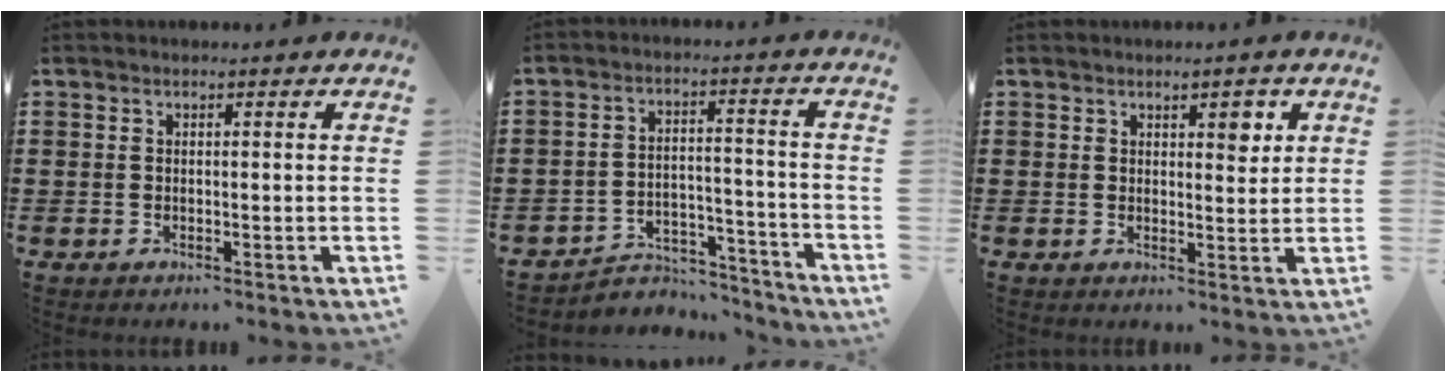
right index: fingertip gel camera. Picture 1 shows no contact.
{"total": 4.9, "force": [-4.5, 1.5, 0.9], "torque": [-0.018, 0.014, -0.091]}
{"total": 3.1, "force": [1.7, 1.5, 2.1], "torque": [-0.019, -0.002, 0.024]}